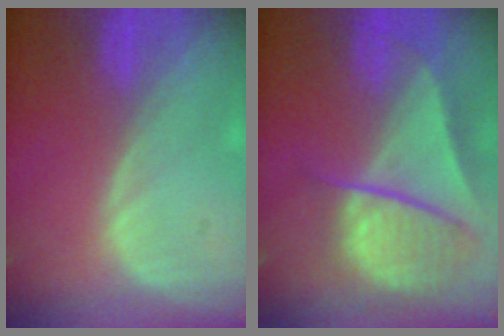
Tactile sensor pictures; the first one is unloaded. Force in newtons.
{"total": 9.4, "press": 8.1, "slide": 4.7}